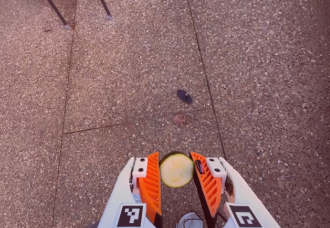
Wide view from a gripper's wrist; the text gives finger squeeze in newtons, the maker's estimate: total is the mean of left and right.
{"total": 10.8, "left": 10.8, "right": 10.8}